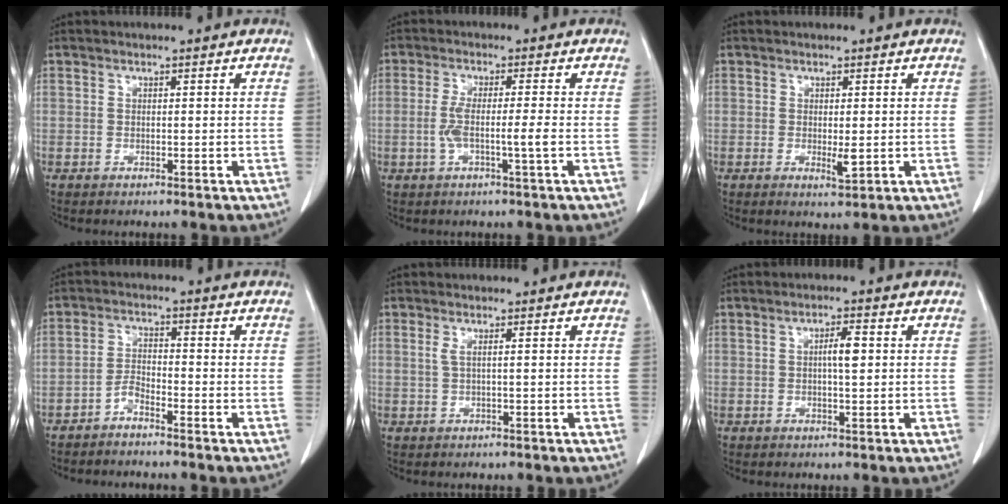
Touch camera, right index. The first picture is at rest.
{"total": 4.3, "force": [-1.0, -0.2, 4.2], "torque": [-0.090, 0.000, -0.019]}
{"total": 2.3, "force": [-0.3, 0.5, 2.2], "torque": [-0.037, -0.007, -0.002]}
{"total": 2.5, "force": [-2.3, 0.3, 1.1], "torque": [-0.024, 0.001, -0.047]}
{"total": 1.2, "force": [0.3, -0.2, 1.1], "torque": [-0.033, 0.005, 0.007]}
{"total": 2.9, "force": [0.4, 0.4, 2.9], "torque": [-0.051, 0.002, 0.006]}